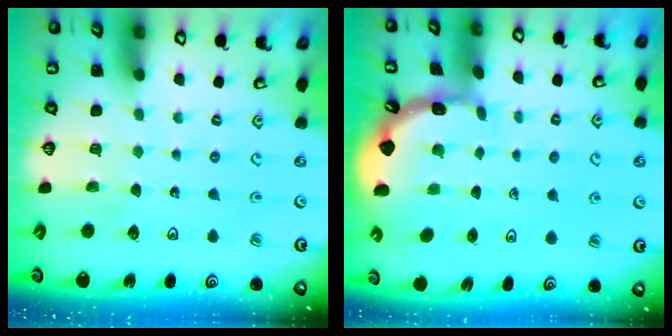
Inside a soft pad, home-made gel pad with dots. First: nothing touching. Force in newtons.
{"total": 1.7, "press": 1.7, "slide": 0.1}